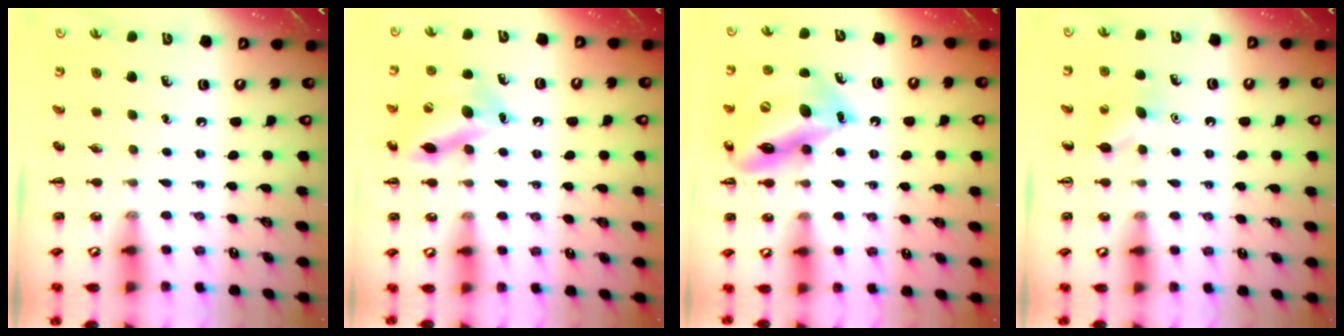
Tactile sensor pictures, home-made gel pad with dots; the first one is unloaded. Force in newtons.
{"total": 14.8, "press": 14.5, "slide": 2.7}
{"total": 17.9, "press": 17.6, "slide": 3.5}
{"total": 5.1, "press": 5.0, "slide": 1.3}